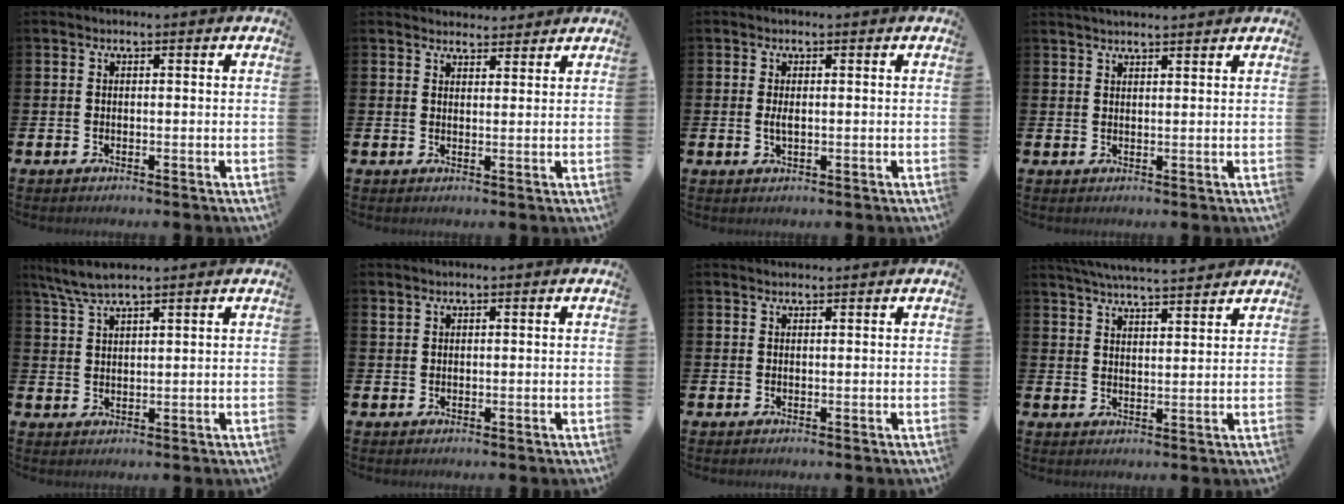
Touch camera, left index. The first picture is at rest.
{"total": 3.0, "force": [2.9, 0.8, -0.2], "torque": [0.009, -0.017, 0.052]}
{"total": 1.6, "force": [0.2, 0.6, 1.4], "torque": [-0.024, 0.001, 0.001]}
{"total": 2.4, "force": [2.3, 0.1, 0.4], "torque": [0.000, -0.011, 0.040]}
{"total": 4.9, "force": [4.2, 0.5, 2.4], "torque": [-0.060, -0.007, 0.078]}
{"total": 1.2, "force": [1.1, 0.3, 0.1], "torque": [-0.002, 0.003, 0.020]}
{"total": 0.9, "force": [0.9, 0.0, 0.1], "torque": [0.002, -0.001, 0.016]}
{"total": 5.6, "force": [5.5, 0.2, 1.0], "torque": [-0.032, -0.028, 0.099]}